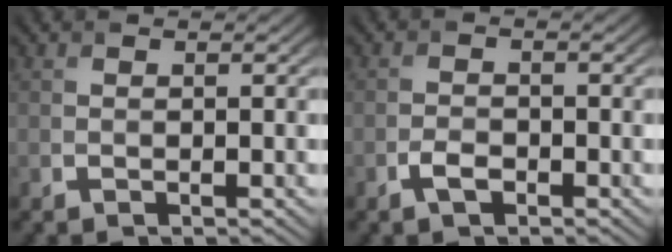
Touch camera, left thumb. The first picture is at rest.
{"total": 2.0, "force": [-1.2, 1.0, 1.3], "torque": [-0.026, 0.000, -0.024]}